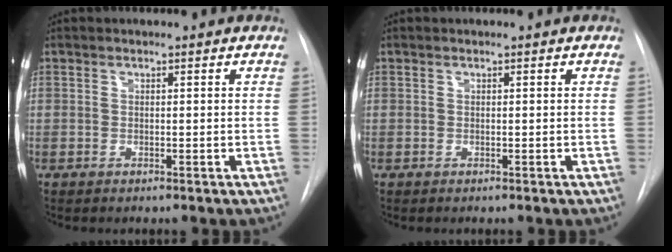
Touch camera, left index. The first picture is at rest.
{"total": 0.0}